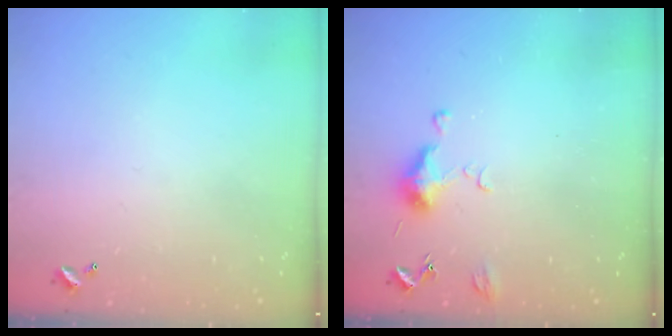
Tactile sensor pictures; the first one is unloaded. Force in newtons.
{"total": 5.9, "press": 5.8, "slide": 0.9}